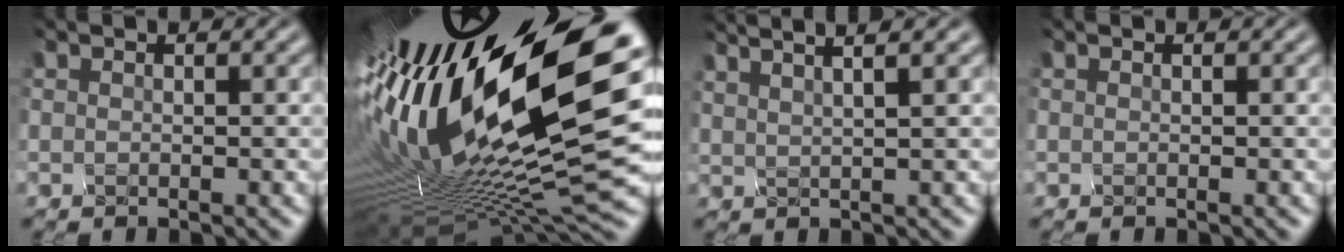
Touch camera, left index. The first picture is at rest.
{"total": 20.7, "force": [0.3, 5.9, 19.8], "torque": [-0.368, -0.017, 0.000]}
{"total": 5.7, "force": [3.7, 1.6, 4.0], "torque": [-0.049, 0.031, 0.026]}
{"total": 0.0}